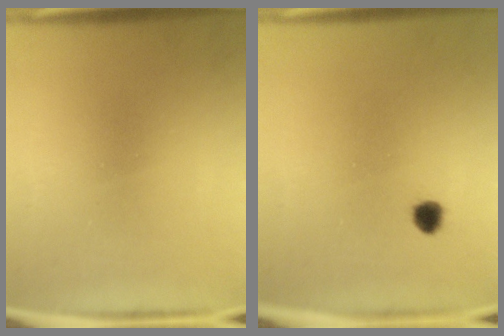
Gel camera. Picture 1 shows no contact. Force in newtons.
{"total": 1.6}